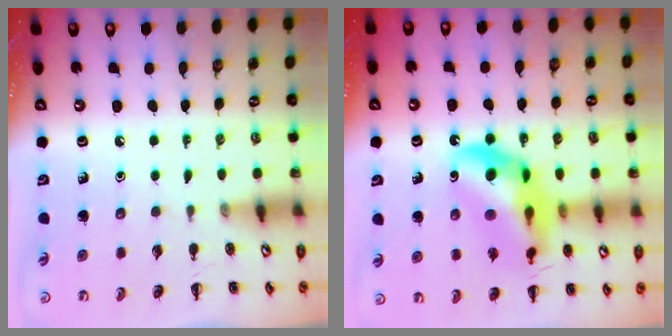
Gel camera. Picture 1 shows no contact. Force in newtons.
{"total": 19.0, "press": 18.5, "slide": 4.2}